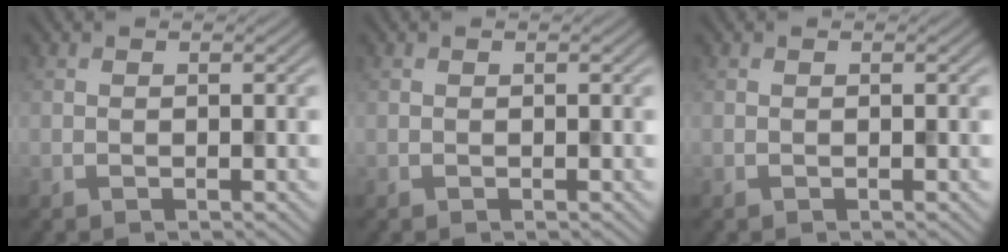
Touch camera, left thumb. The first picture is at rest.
{"total": 0.0}
{"total": 0.0}